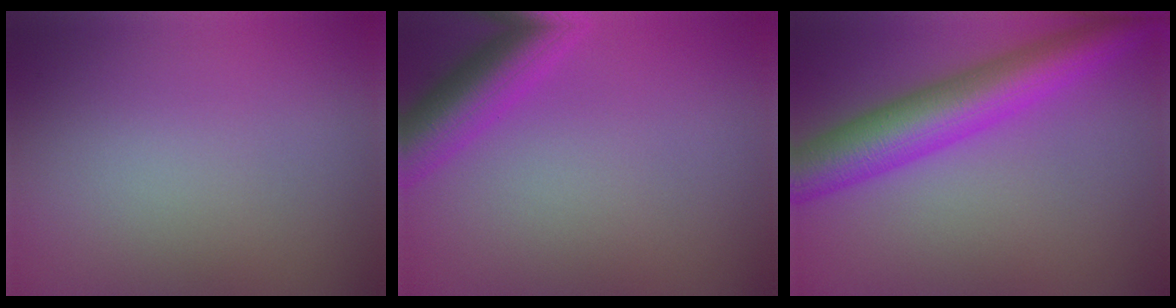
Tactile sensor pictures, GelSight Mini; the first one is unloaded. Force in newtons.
{"total": 5.4, "press": 5.4, "slide": 0.4}
{"total": 7.8, "press": 7.8, "slide": 0.1}